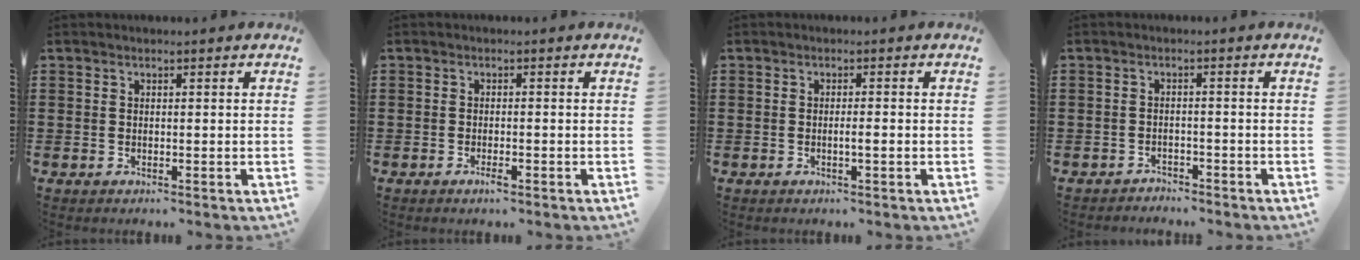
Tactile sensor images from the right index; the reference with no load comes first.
{"total": 1.5, "force": [-0.9, 0.2, 1.2], "torque": [-0.022, -0.003, -0.015]}
{"total": 1.3, "force": [-0.4, 0.0, 1.2], "torque": [-0.021, -0.002, -0.008]}
{"total": 1.9, "force": [-1.9, 0.3, -0.2], "torque": [-0.005, 0.002, -0.043]}